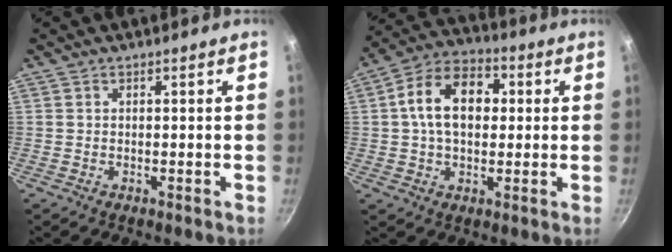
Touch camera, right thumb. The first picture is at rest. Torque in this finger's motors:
{"motor_torque": [-0.31, 1.42, 1.29, -0.07, 0.13]}